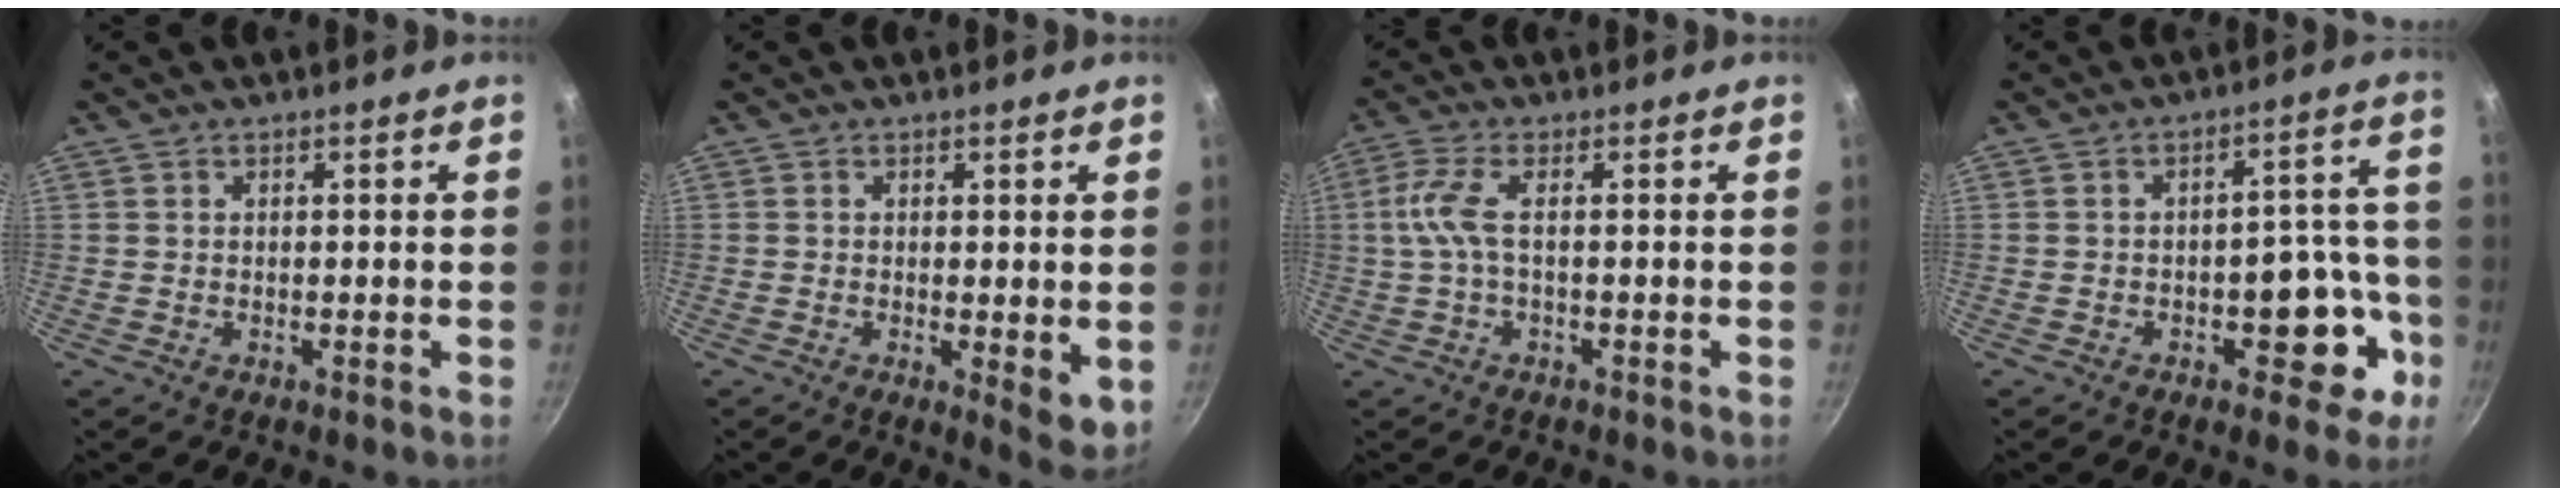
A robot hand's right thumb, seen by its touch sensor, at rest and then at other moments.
{"total": 5.2, "force": [-0.1, 2.0, 4.8], "torque": [-0.062, -0.016, 0.000]}
{"total": 5.4, "force": [-0.4, 1.6, 5.1], "torque": [-0.128, 0.011, -0.010]}
{"total": 10.5, "force": [-4.0, 6.1, 7.5], "torque": [-0.039, 0.049, -0.047]}